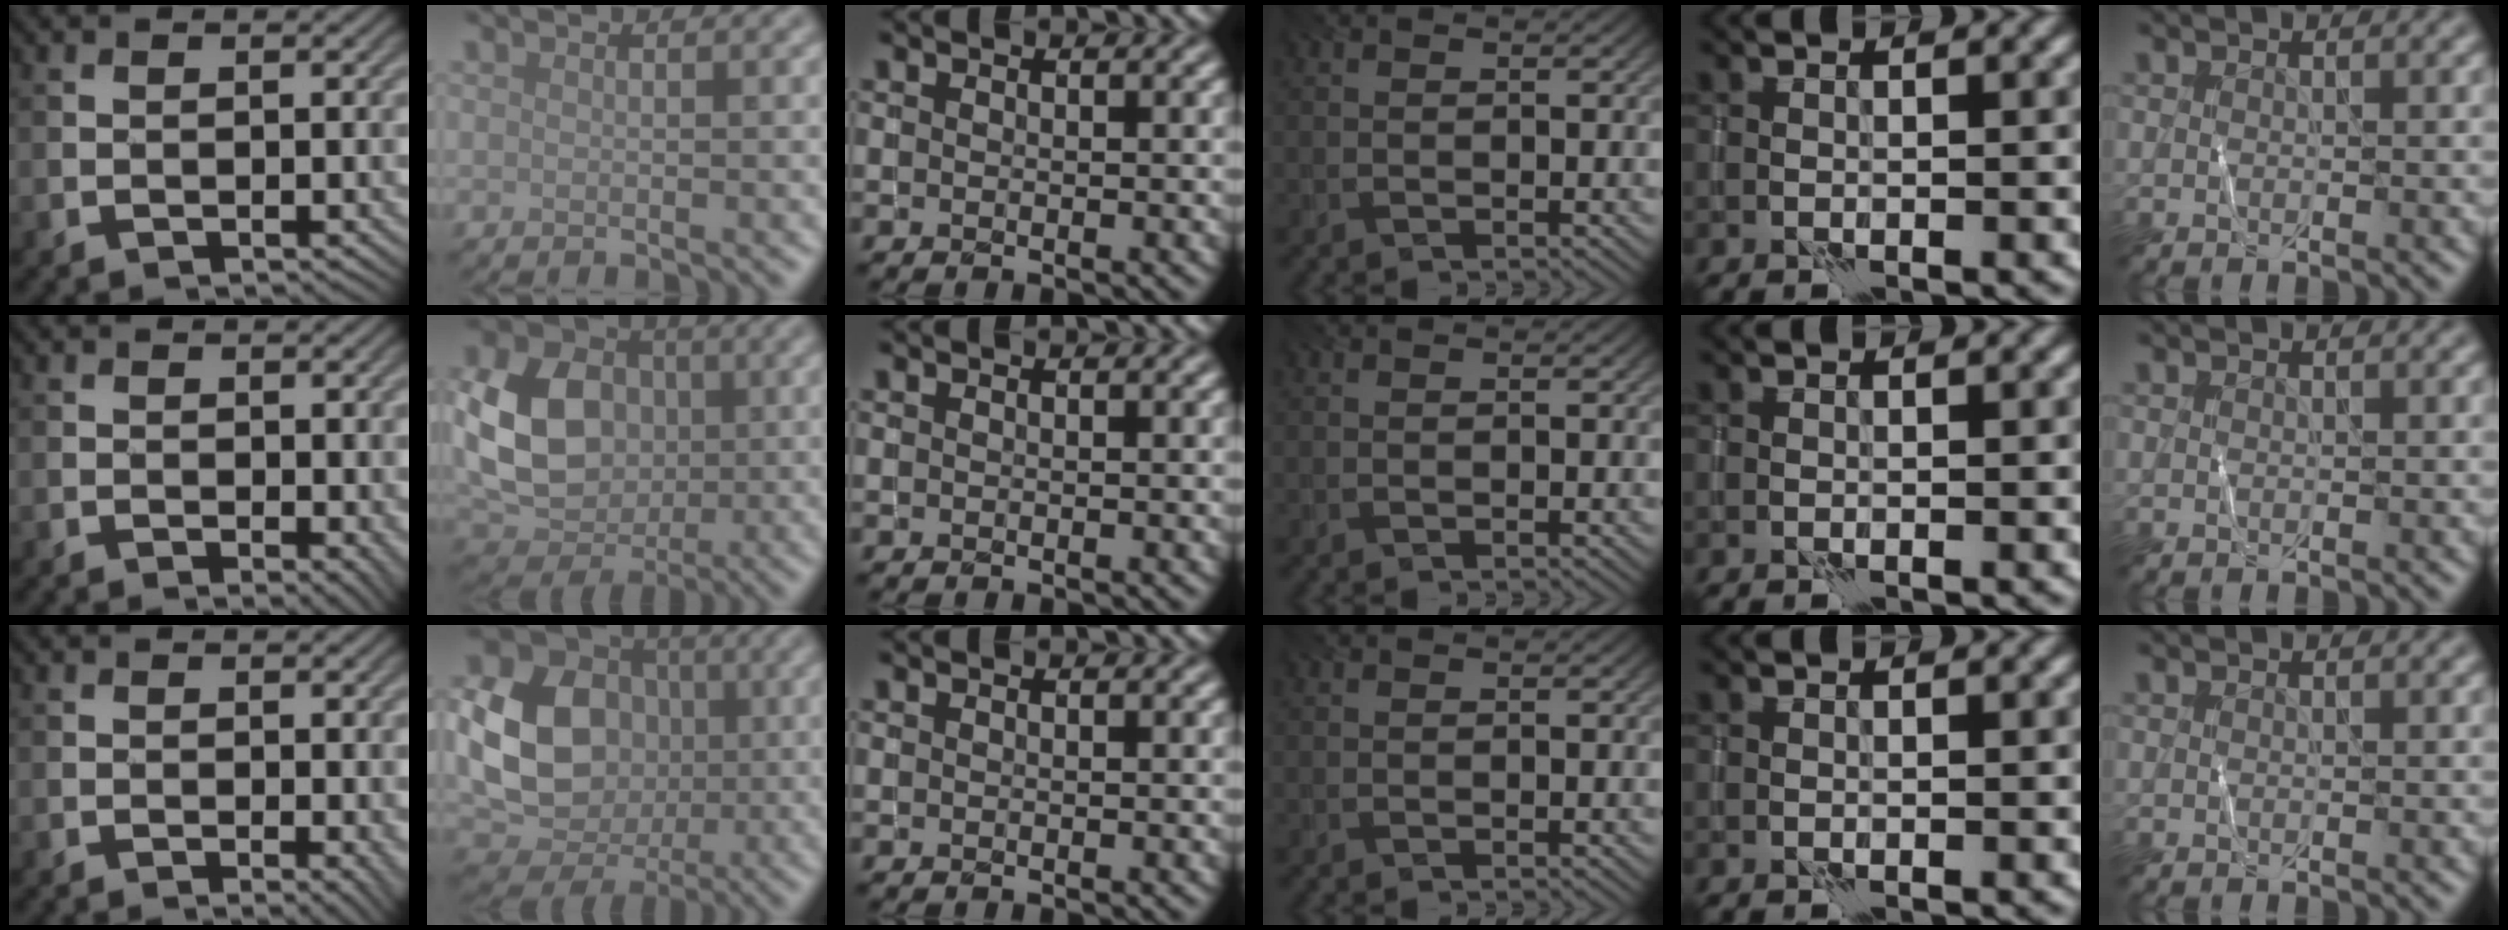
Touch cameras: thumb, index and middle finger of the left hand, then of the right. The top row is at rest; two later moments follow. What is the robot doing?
{"motion": "wrap", "object": "thread"}